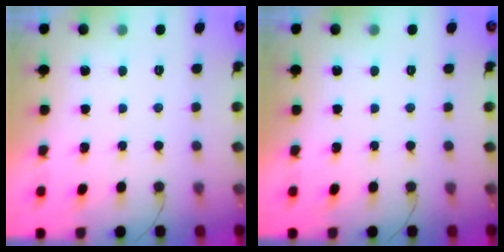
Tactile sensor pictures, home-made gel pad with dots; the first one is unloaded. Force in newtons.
{"total": 0.0}